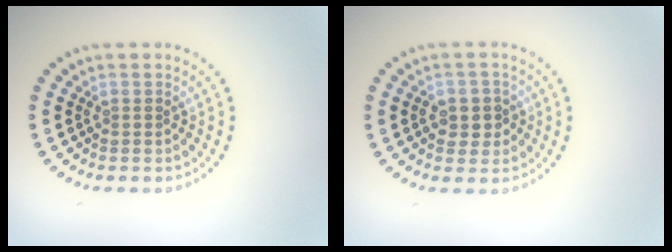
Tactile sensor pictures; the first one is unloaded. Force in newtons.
{"total": 2.6, "press": 2.5, "slide": 0.3}